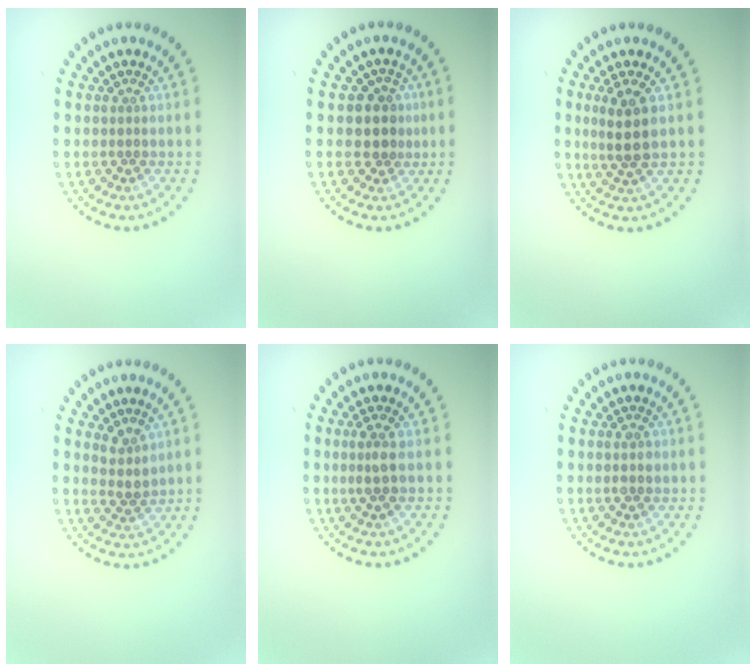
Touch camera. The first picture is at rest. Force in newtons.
{"total": 2.6, "press": 2.3, "slide": 1.2}
{"total": 2.9, "press": 2.5, "slide": 1.4}
{"total": 1.9, "press": 1.4, "slide": 1.3}
{"total": 1.6, "press": 1.3, "slide": 0.9}
{"total": 1.1, "press": 1.1, "slide": 0.1}